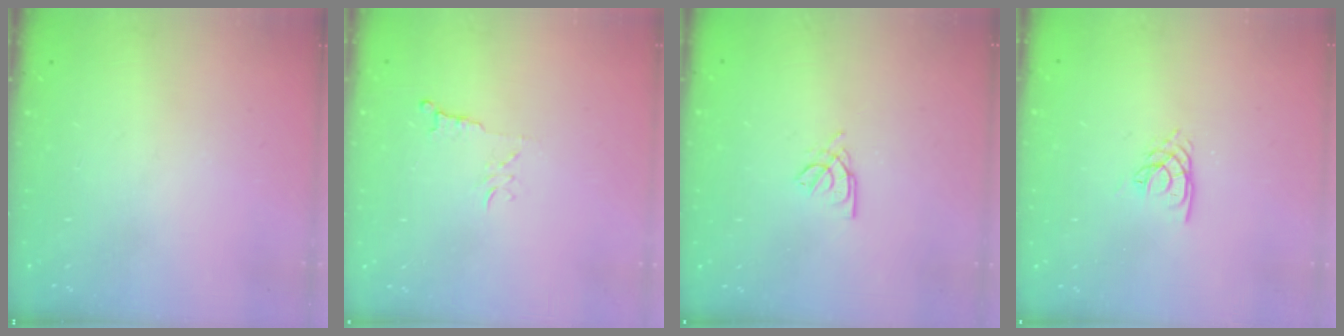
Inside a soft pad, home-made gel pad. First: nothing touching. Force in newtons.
{"total": 3.9, "press": 3.8, "slide": 0.5}
{"total": 2.2, "press": 2.2, "slide": 0.6}
{"total": 2.7, "press": 2.7, "slide": 0.1}